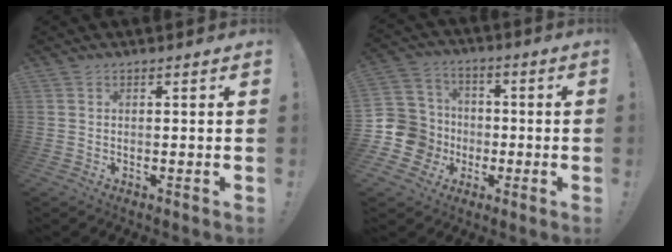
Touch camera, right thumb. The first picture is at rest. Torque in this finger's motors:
{"motor_torque": [-0.06, 0.08, 0.06, -0.09, -0.07]}